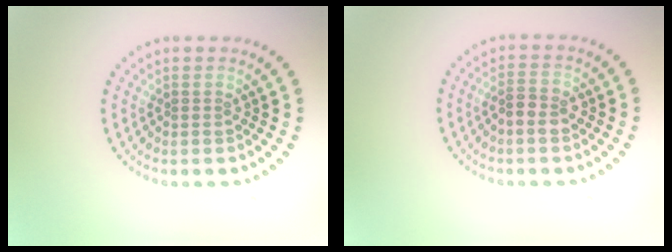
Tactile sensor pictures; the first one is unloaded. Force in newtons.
{"total": 2.1, "press": 2.0, "slide": 0.4}